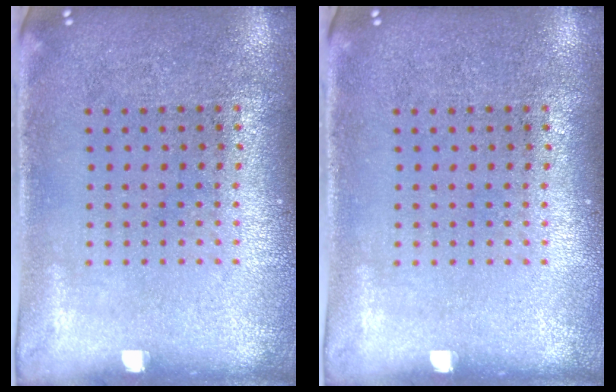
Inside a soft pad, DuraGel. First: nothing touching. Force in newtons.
{"total": 0.0}